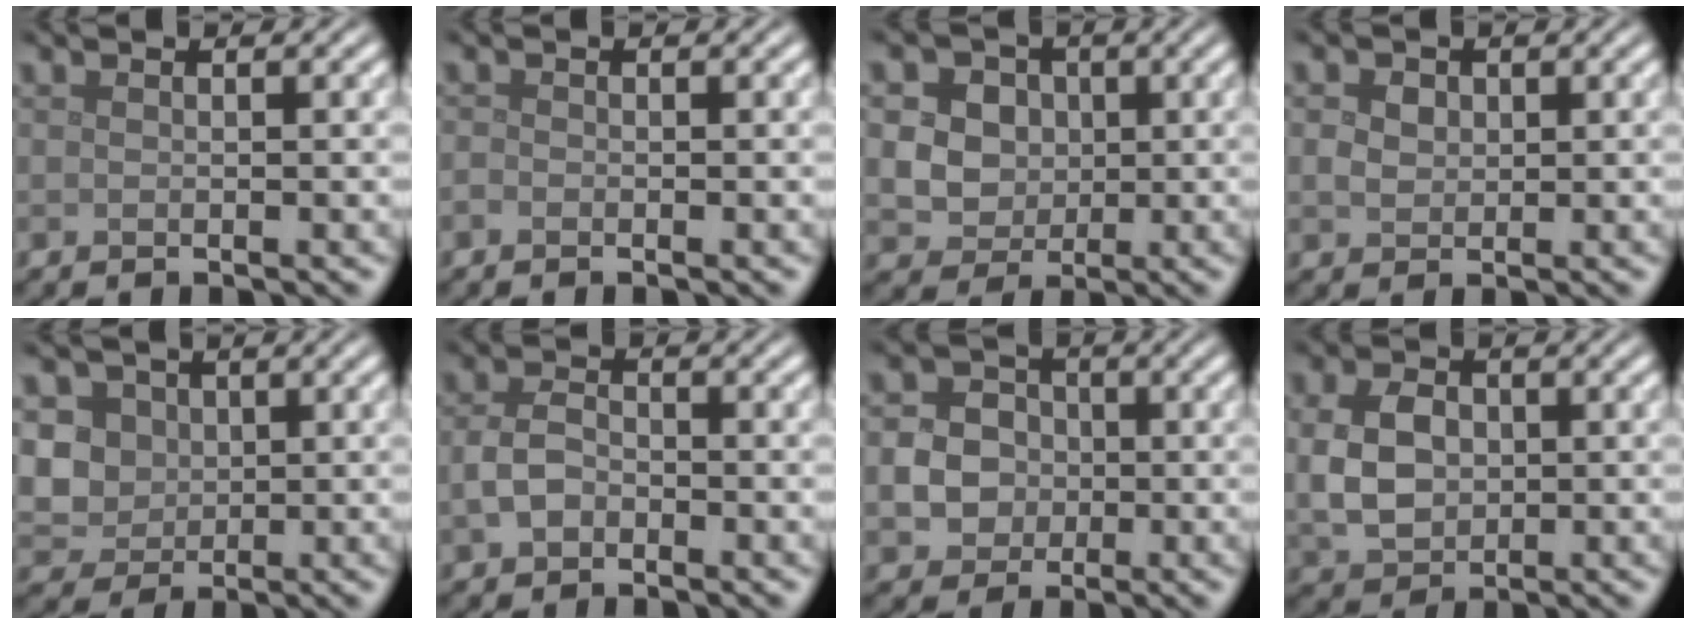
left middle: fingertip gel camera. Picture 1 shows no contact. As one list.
[{"total": 0.5, "force": [-0.4, 0.3, 0.2], "torque": [-0.003, -0.003, -0.008]}, {"total": 8.4, "force": [2.8, 6.7, 4.1], "torque": [-0.070, 0.030, 0.029]}, {"total": 2.1, "force": [0.6, 1.7, 1.0], "torque": [-0.020, 0.005, 0.006]}, {"total": 6.0, "force": [1.1, 5.2, 2.6], "torque": [-0.055, 0.014, 0.017]}, {"total": 2.3, "force": [-0.8, 1.6, 1.5], "torque": [-0.034, 0.002, -0.020]}, {"total": 3.8, "force": [-0.6, 3.4, 1.5], "torque": [-0.013, 0.001, -0.019]}, {"total": 4.9, "force": [0.2, 3.6, 3.2], "torque": [-0.071, 0.002, 0.002]}]